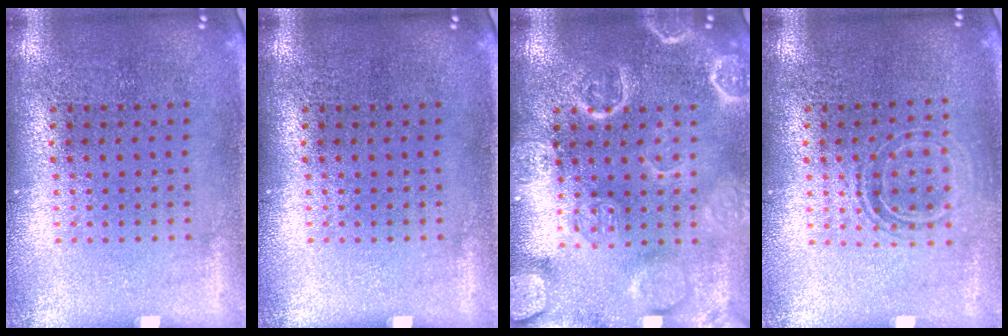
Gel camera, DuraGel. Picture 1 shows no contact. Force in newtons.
{"total": 0.0}
{"total": 5.4, "press": 5.3, "slide": 0.8}
{"total": 1.4, "press": 1.2, "slide": 0.8}